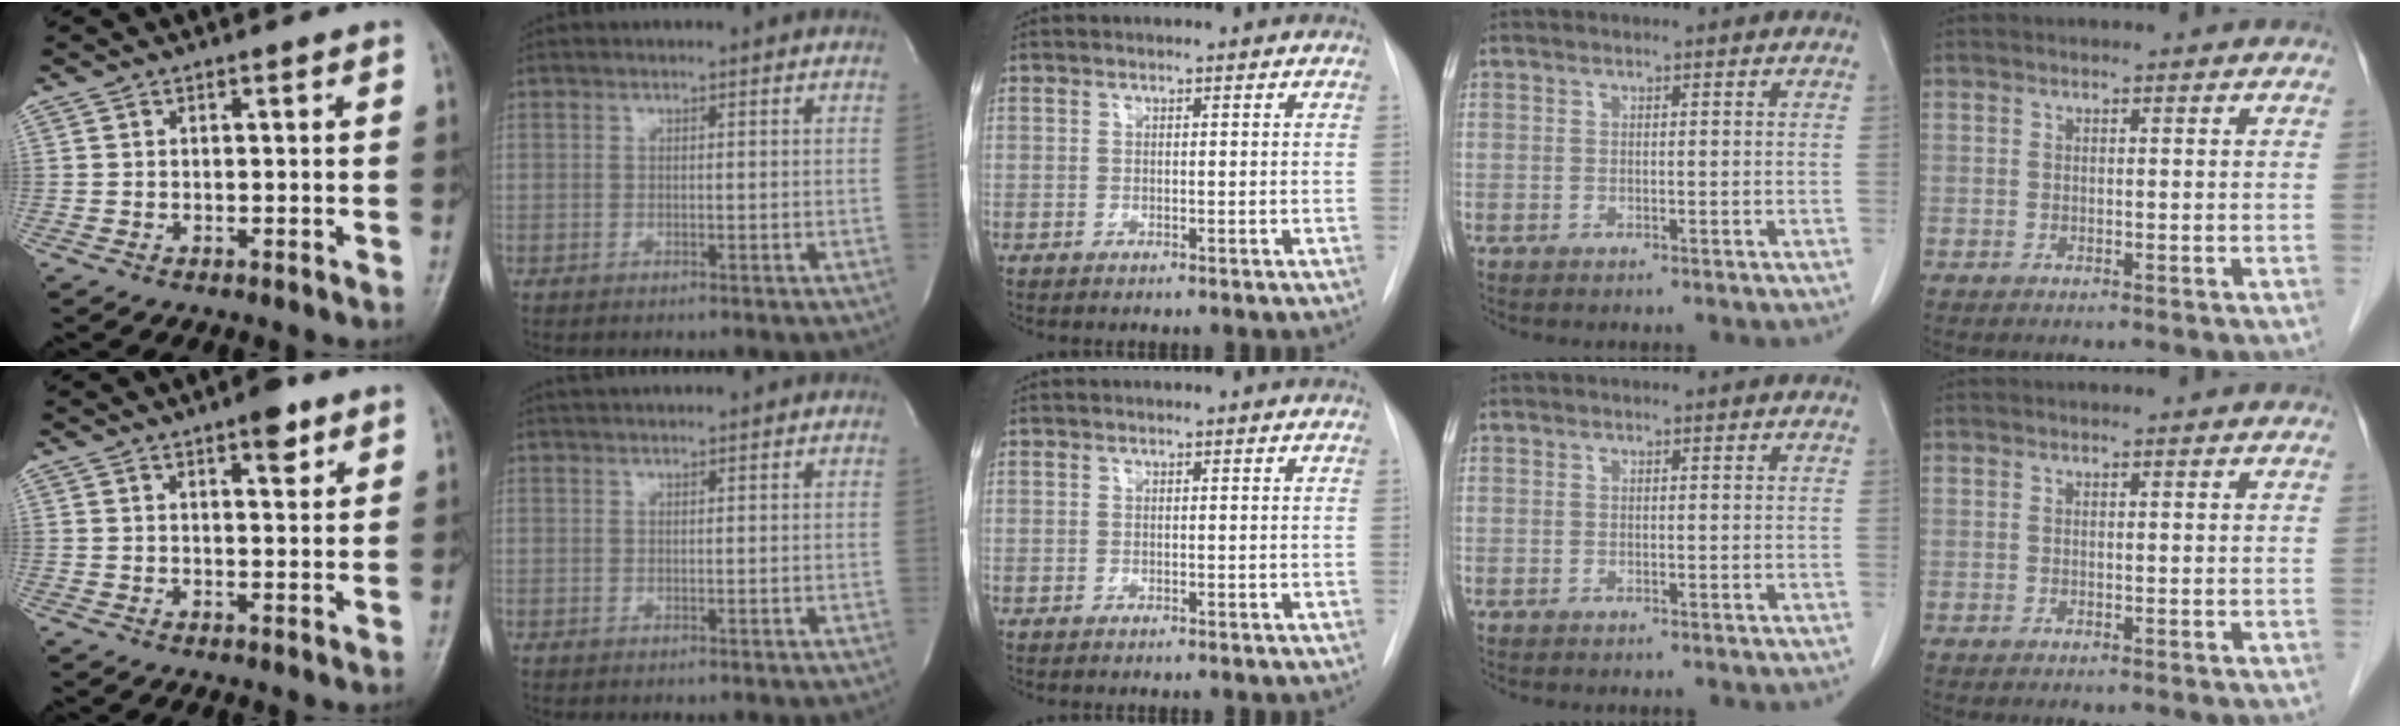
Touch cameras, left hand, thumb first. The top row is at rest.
{"thumb": {"total": 4.7, "force": [2.9, 1.7, 3.3], "torque": [-0.033, -0.014, 0.038]}, "index": {"total": 3.1, "force": [2.9, 0.0, 1.1], "torque": [-0.014, 0.025, 0.043]}}